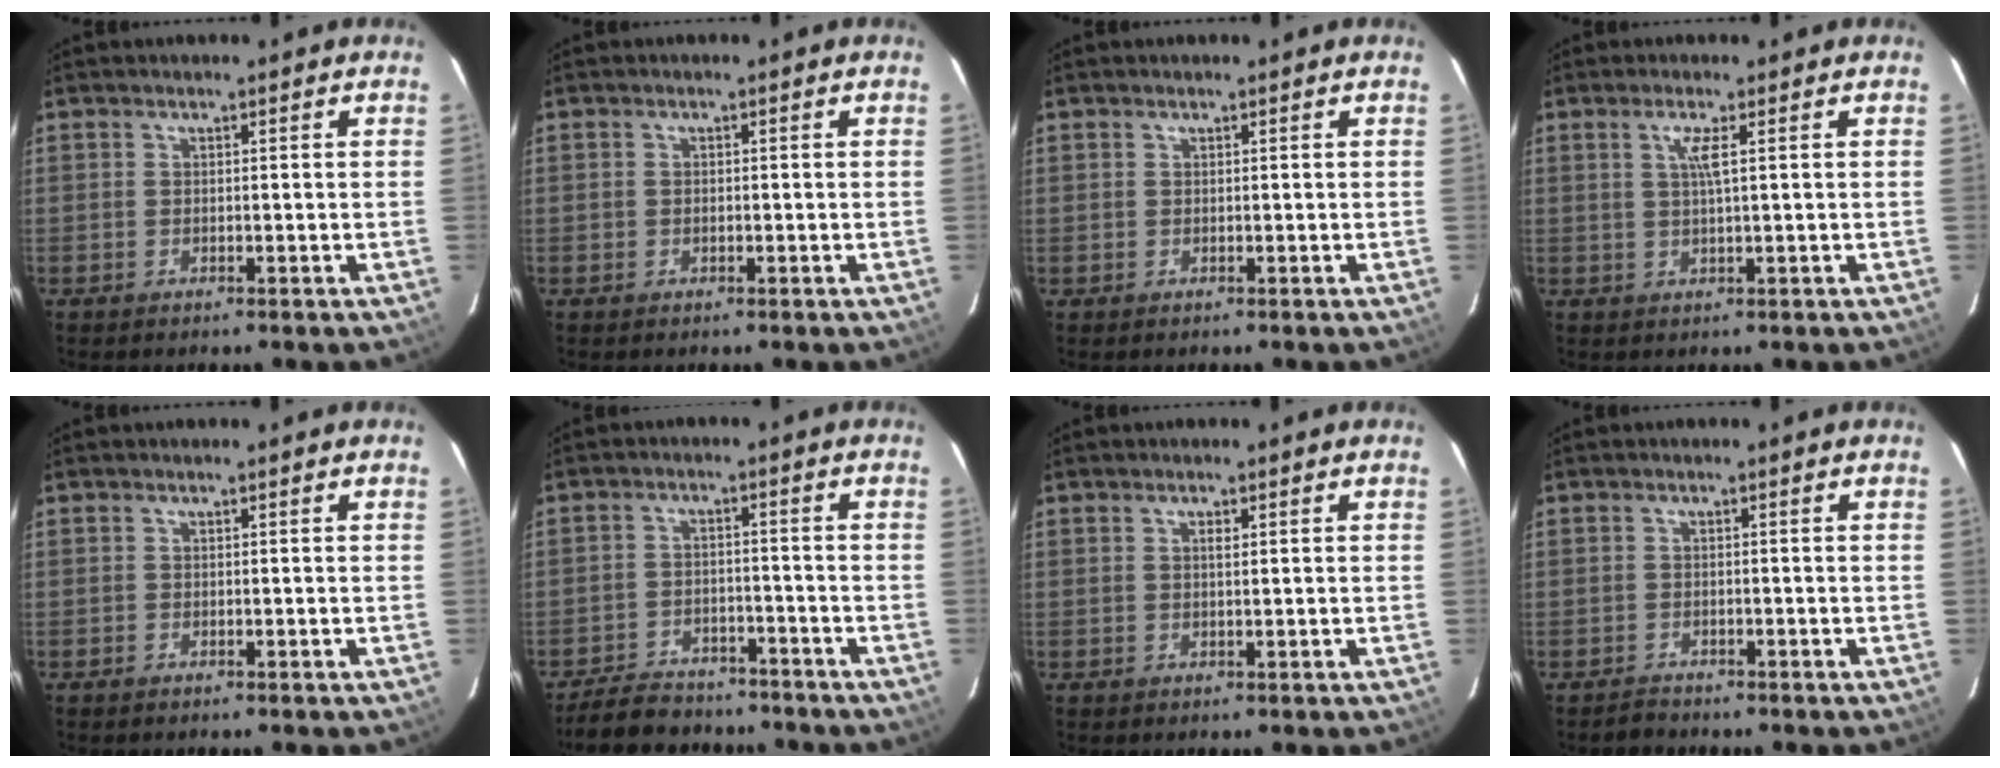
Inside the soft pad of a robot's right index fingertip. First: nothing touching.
{"total": 0.8, "force": [-0.2, 0.7, 0.4], "torque": [-0.006, 0.001, -0.005]}
{"total": 0.7, "force": [0.2, 0.6, -0.2], "torque": [0.008, 0.002, 0.002]}
{"total": 2.8, "force": [0.9, -0.3, 2.6], "torque": [-0.051, -0.004, 0.018]}
{"total": 0.0}
{"total": 11.1, "force": [-9.5, 4.8, 3.3], "torque": [-0.089, 0.008, -0.135]}
{"total": 1.1, "force": [0.5, 0.4, 0.9], "torque": [-0.015, 0.001, 0.007]}
{"total": 1.6, "force": [-1.4, 0.6, -0.3], "torque": [0.004, 0.004, -0.024]}